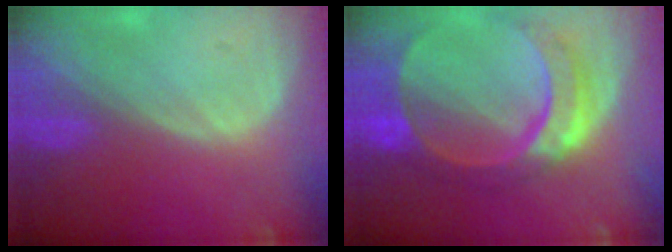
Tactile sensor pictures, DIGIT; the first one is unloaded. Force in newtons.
{"total": 11.1, "press": 9.4, "slide": 6.0}